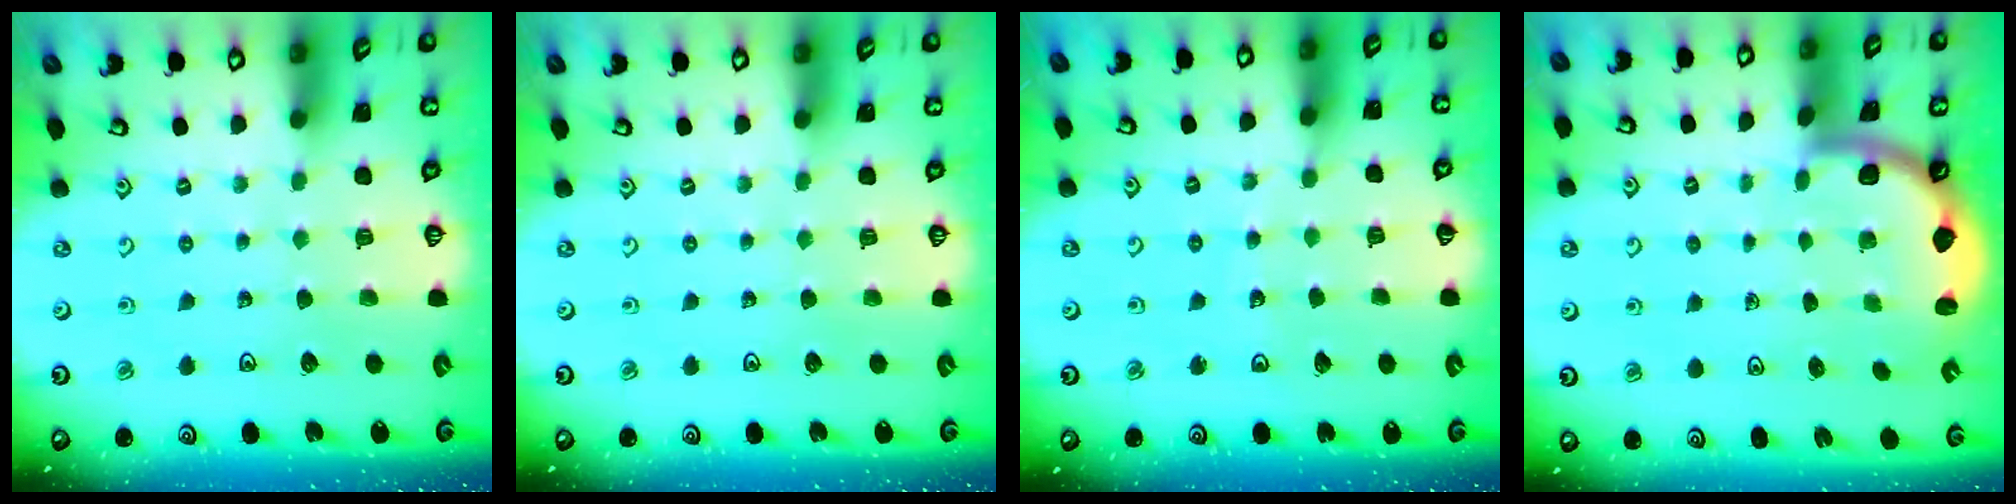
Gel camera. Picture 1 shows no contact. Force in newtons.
{"total": 0.0}
{"total": 4.9, "press": 4.9, "slide": 0.6}
{"total": 1.6, "press": 1.6, "slide": 0.1}